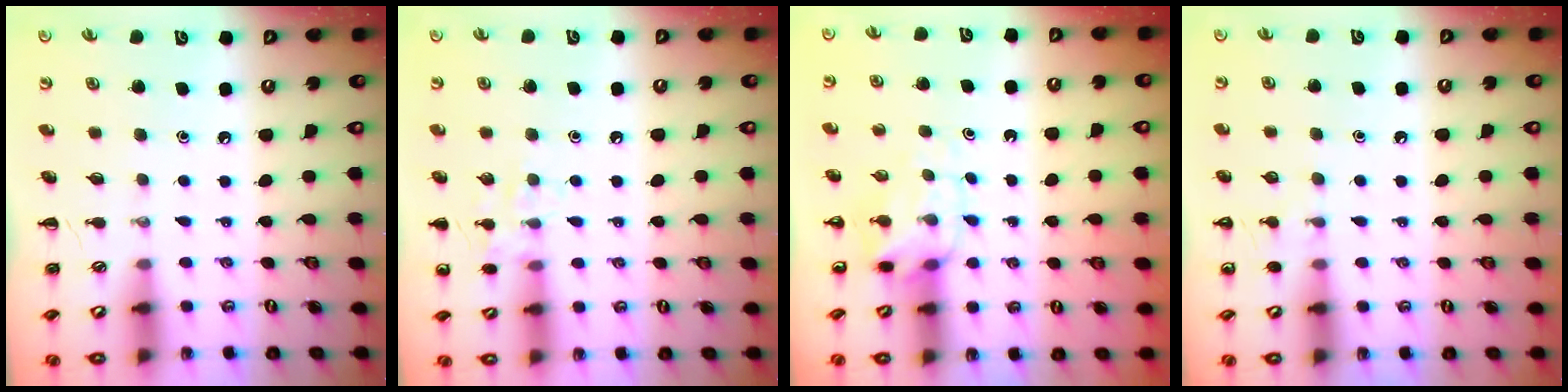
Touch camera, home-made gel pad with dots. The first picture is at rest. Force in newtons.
{"total": 7.4, "press": 7.3, "slide": 1.1}
{"total": 5.9, "press": 5.8, "slide": 1.2}
{"total": 6.0, "press": 5.8, "slide": 1.7}